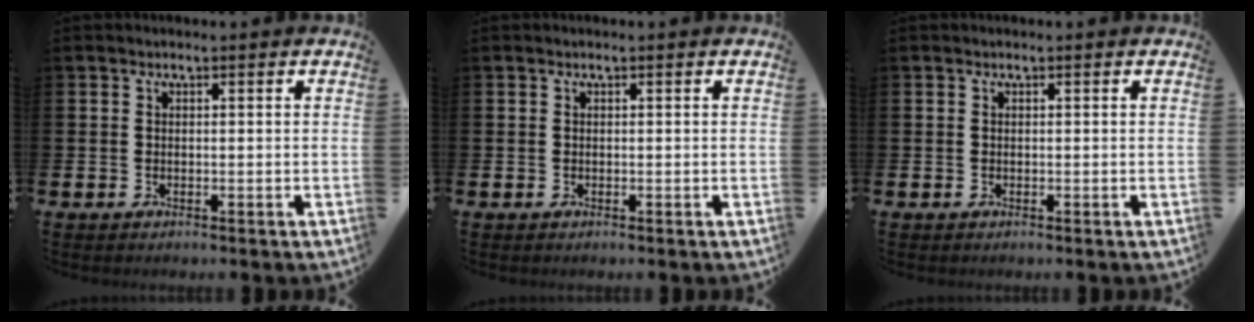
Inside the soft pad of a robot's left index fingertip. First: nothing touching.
{"total": 0.0}
{"total": 0.0}